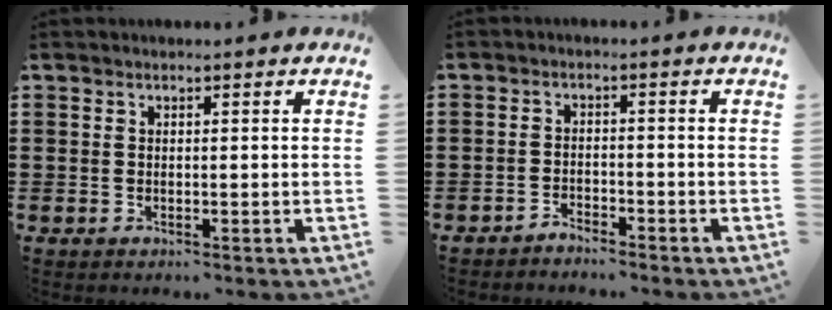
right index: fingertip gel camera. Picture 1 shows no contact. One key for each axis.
{"total": 2.1, "fx": -2.1, "fy": 0.1, "fz": -0.1, "tx": -0.006, "ty": 0.003, "tz": -0.046}